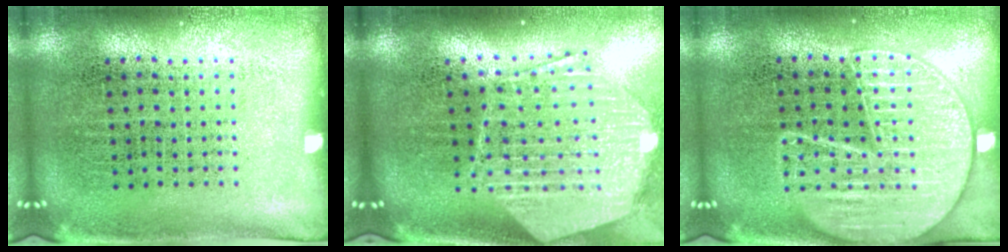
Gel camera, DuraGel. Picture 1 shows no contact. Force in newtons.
{"total": 2.5, "press": 2.1, "slide": 1.4}
{"total": 3.6, "press": 3.6, "slide": 0.3}